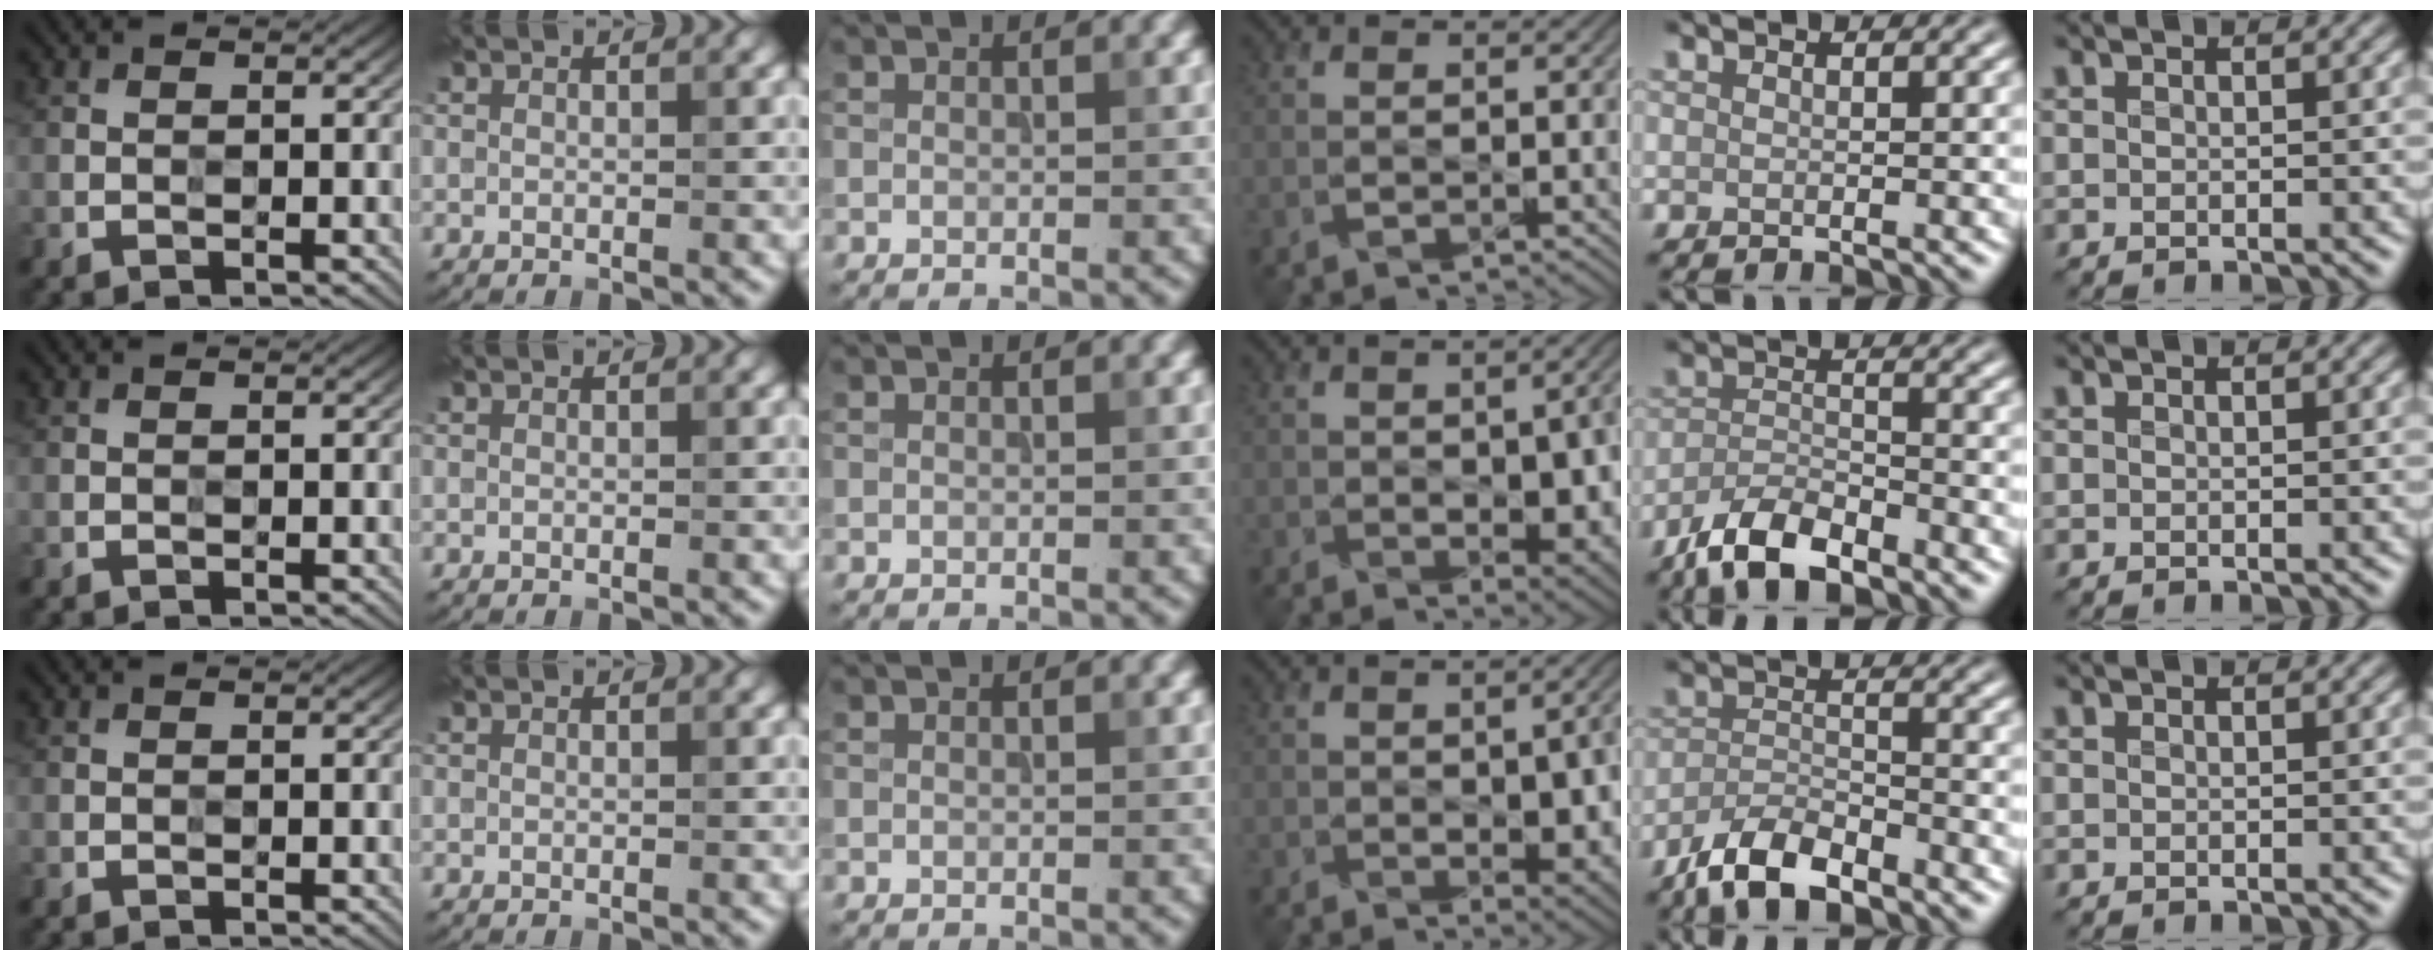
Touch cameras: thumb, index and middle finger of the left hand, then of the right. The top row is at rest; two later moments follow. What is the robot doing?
{"motion": "wipe", "object": "bowl"}